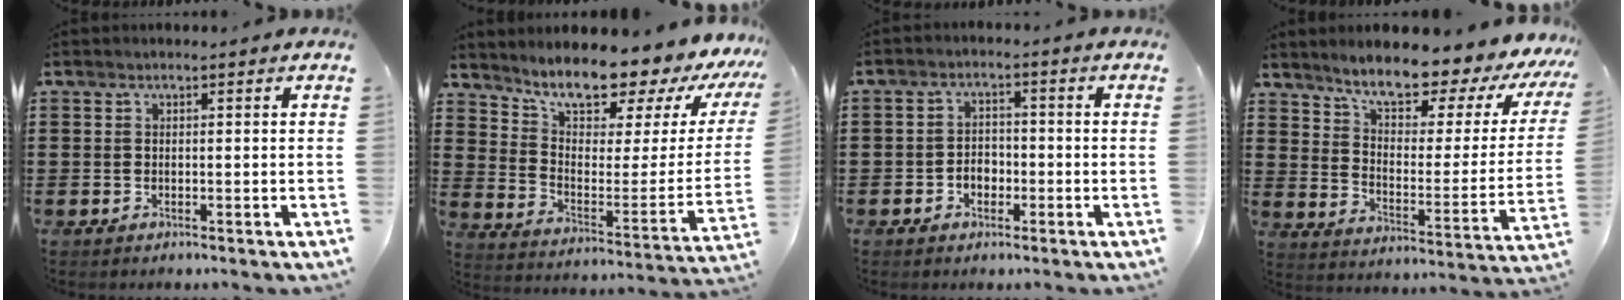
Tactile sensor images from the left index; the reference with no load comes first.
{"total": 10.1, "force": [9.3, 2.0, 3.4], "torque": [-0.076, -0.090, 0.152]}
{"total": 2.7, "force": [-1.3, 1.9, 1.3], "torque": [-0.026, 0.004, -0.028]}
{"total": 8.8, "force": [7.4, 2.0, 4.4], "torque": [-0.094, -0.056, 0.120]}